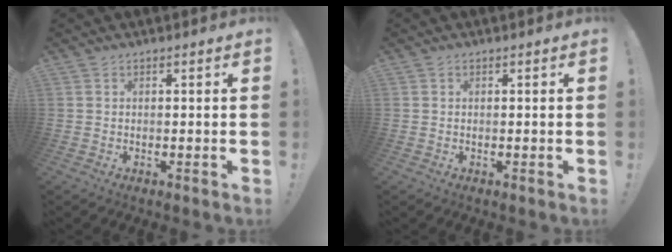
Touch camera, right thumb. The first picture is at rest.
{"total": 0.0}